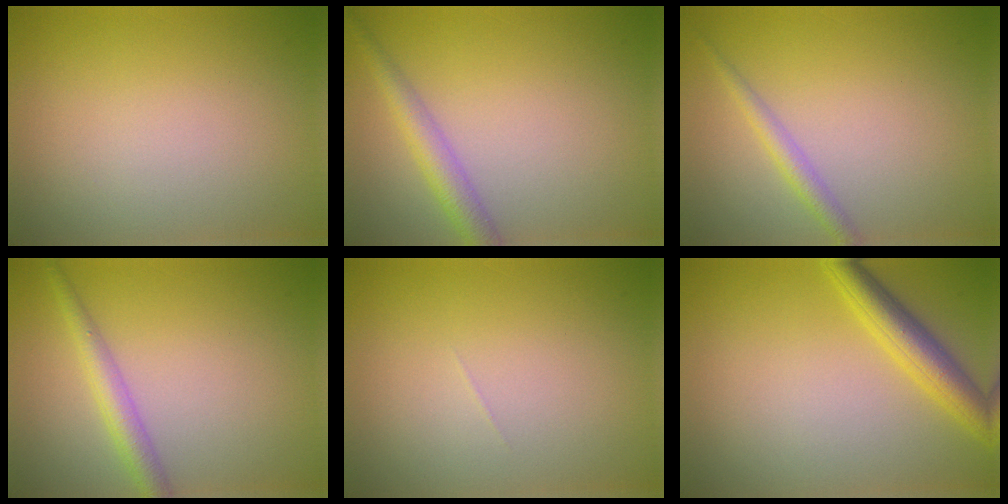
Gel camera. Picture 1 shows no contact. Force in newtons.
{"total": 2.8, "press": 2.8, "slide": 0.2}
{"total": 1.7, "press": 1.7, "slide": 0.1}
{"total": 2.5, "press": 2.5, "slide": 0.0}
{"total": 0.0}
{"total": 4.2, "press": 4.2, "slide": 0.1}